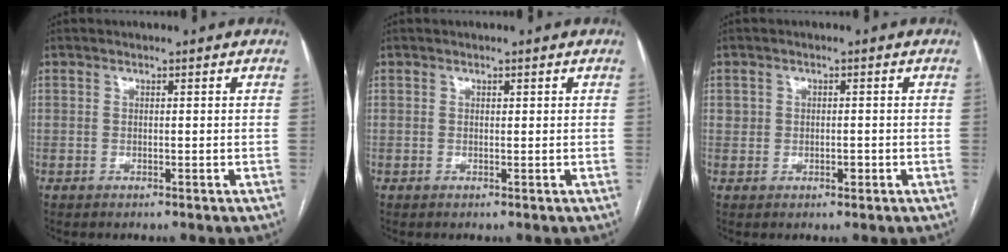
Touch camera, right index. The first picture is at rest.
{"total": 0.0}
{"total": 1.6, "force": [-0.1, 1.4, 0.8], "torque": [-0.017, 0.007, 0.004]}